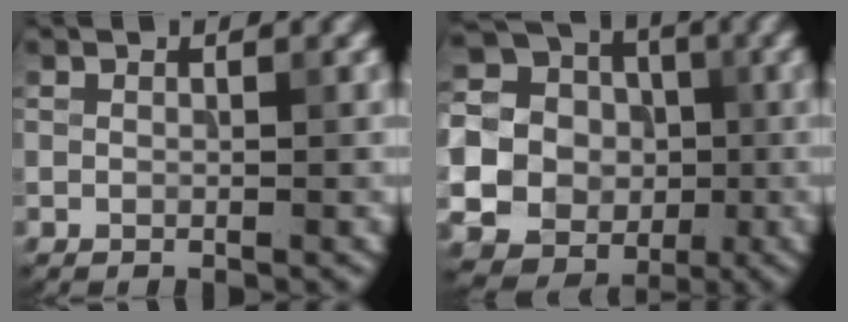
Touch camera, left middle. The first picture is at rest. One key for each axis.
{"total": 23.2, "fx": -2.8, "fy": 22.1, "fz": 6.2, "tx": -0.175, "ty": -0.010, "tz": -0.089}